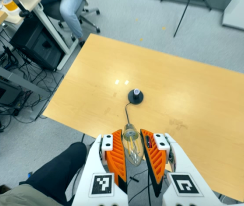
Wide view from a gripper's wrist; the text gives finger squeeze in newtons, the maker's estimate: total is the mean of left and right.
{"total": 19.2, "left": 20.7, "right": 17.7}